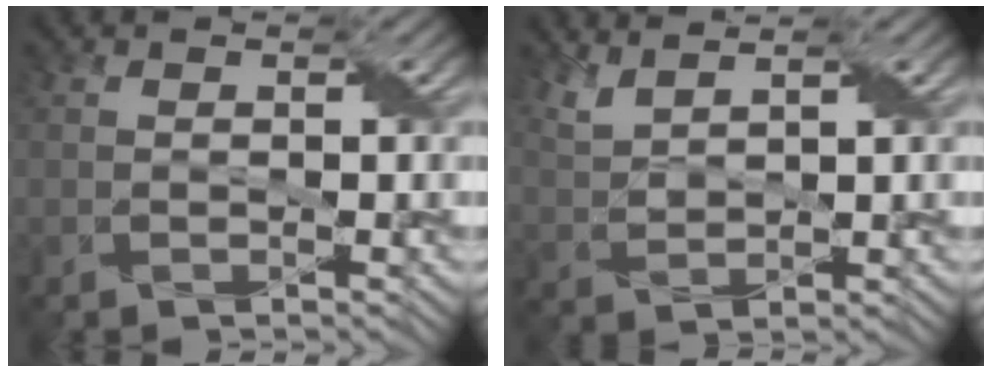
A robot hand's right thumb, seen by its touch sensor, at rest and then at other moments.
{"total": 3.5, "force": [2.9, 0.6, 1.9], "torque": [-0.058, 0.004, 0.067]}